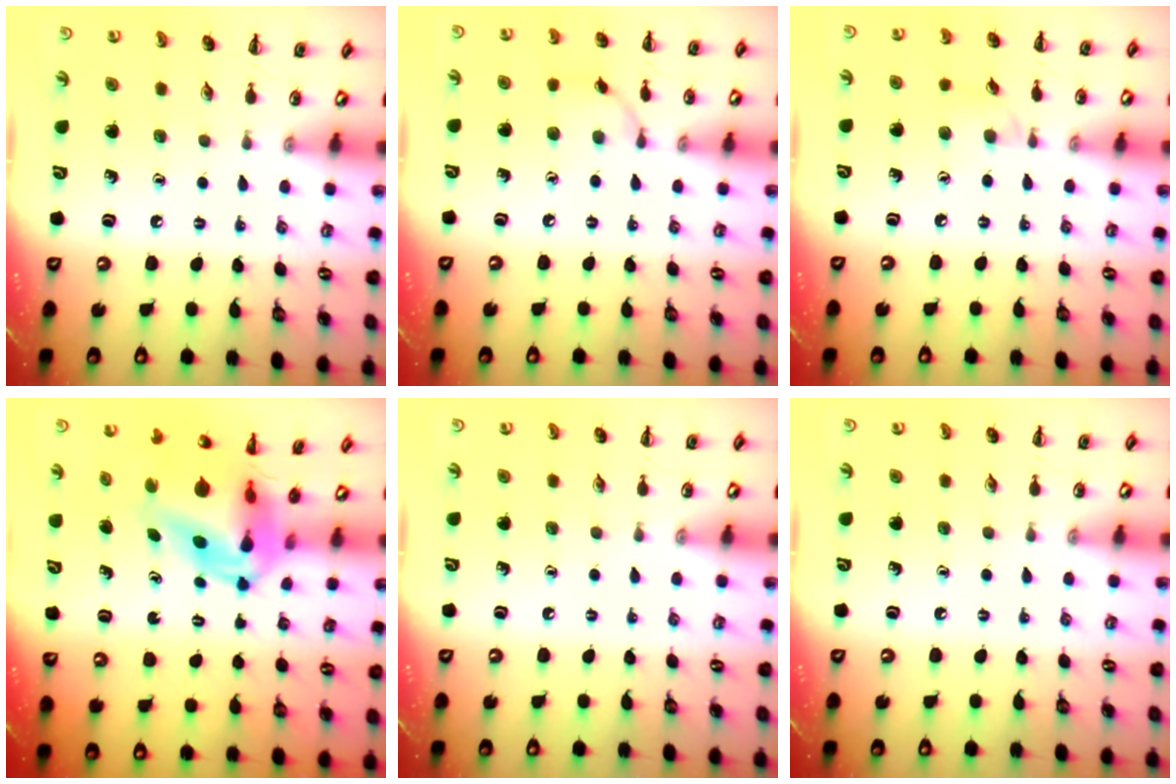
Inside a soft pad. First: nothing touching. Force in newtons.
{"total": 6.4, "press": 6.3, "slide": 0.5}
{"total": 5.7, "press": 5.2, "slide": 2.3}
{"total": 8.3, "press": 7.9, "slide": 2.5}
{"total": 0.0}
{"total": 0.0}